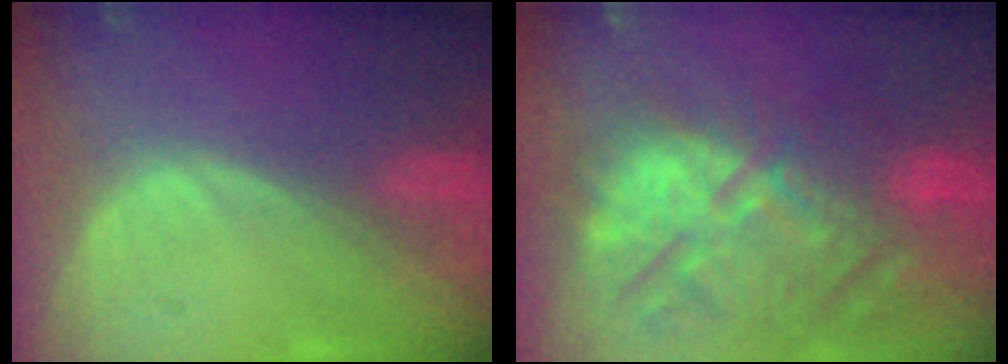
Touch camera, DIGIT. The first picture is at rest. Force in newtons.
{"total": 13.9, "press": 12.6, "slide": 5.9}